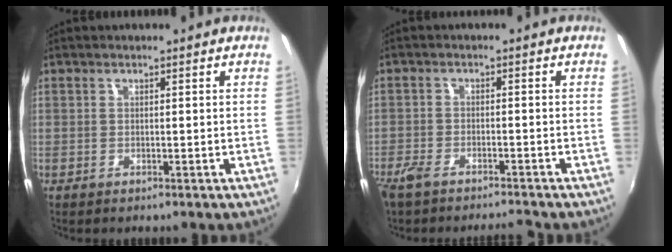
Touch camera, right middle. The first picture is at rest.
{"total": 5.4, "force": [-4.7, 1.1, 2.3], "torque": [-0.065, -0.013, -0.090]}